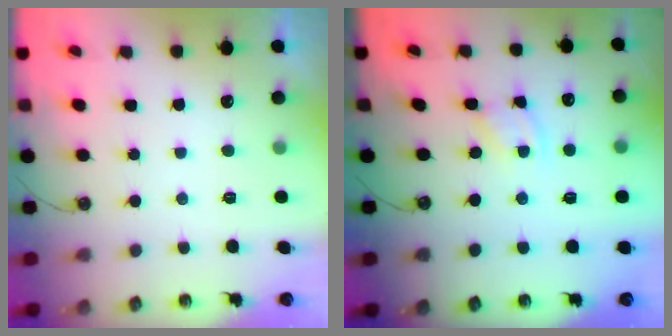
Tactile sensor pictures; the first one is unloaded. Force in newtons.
{"total": 2.5, "press": 2.4, "slide": 0.3}